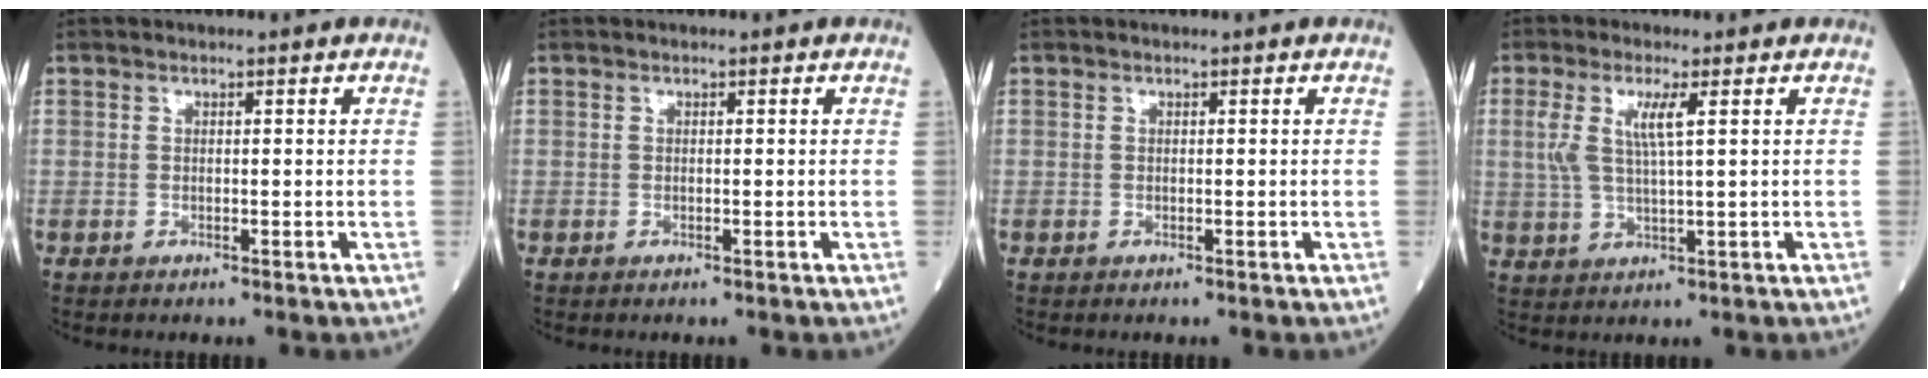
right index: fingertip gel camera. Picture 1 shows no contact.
{"total": 0.0}
{"total": 0.0}
{"total": 5.2, "force": [1.6, 0.6, 4.9], "torque": [-0.111, 0.007, 0.036]}